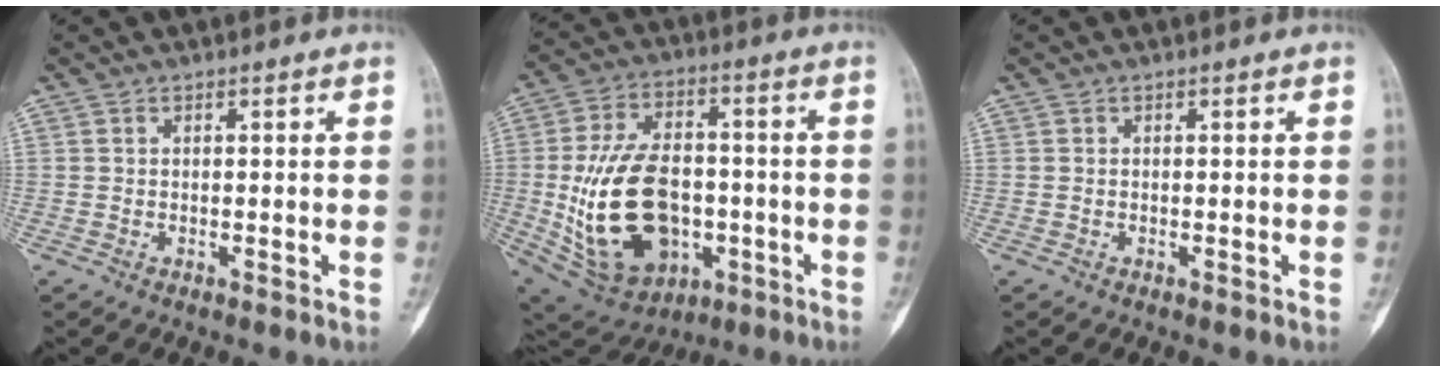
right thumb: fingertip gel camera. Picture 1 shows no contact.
{"total": 22.3, "force": [-3.5, 14.7, 16.4], "torque": [-0.288, 0.015, -0.032]}
{"total": 0.0}